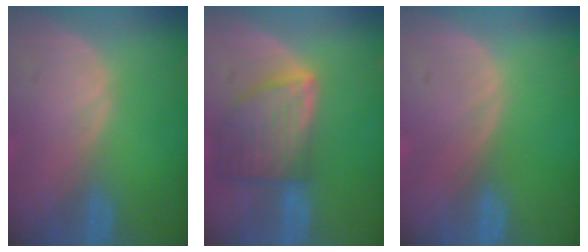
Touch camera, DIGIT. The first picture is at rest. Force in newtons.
{"total": 8.2, "press": 7.3, "slide": 3.7}
{"total": 0.0}